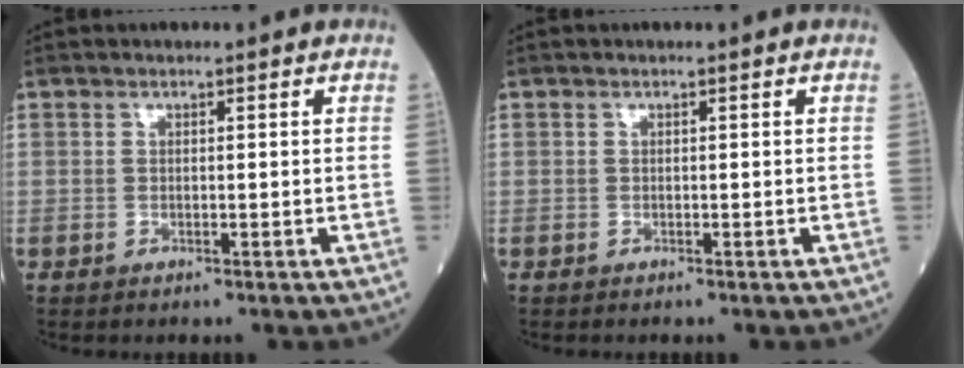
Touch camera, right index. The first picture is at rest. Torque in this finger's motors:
{"motor_torque": [0.49, -0.05, -0.01, -0.17]}